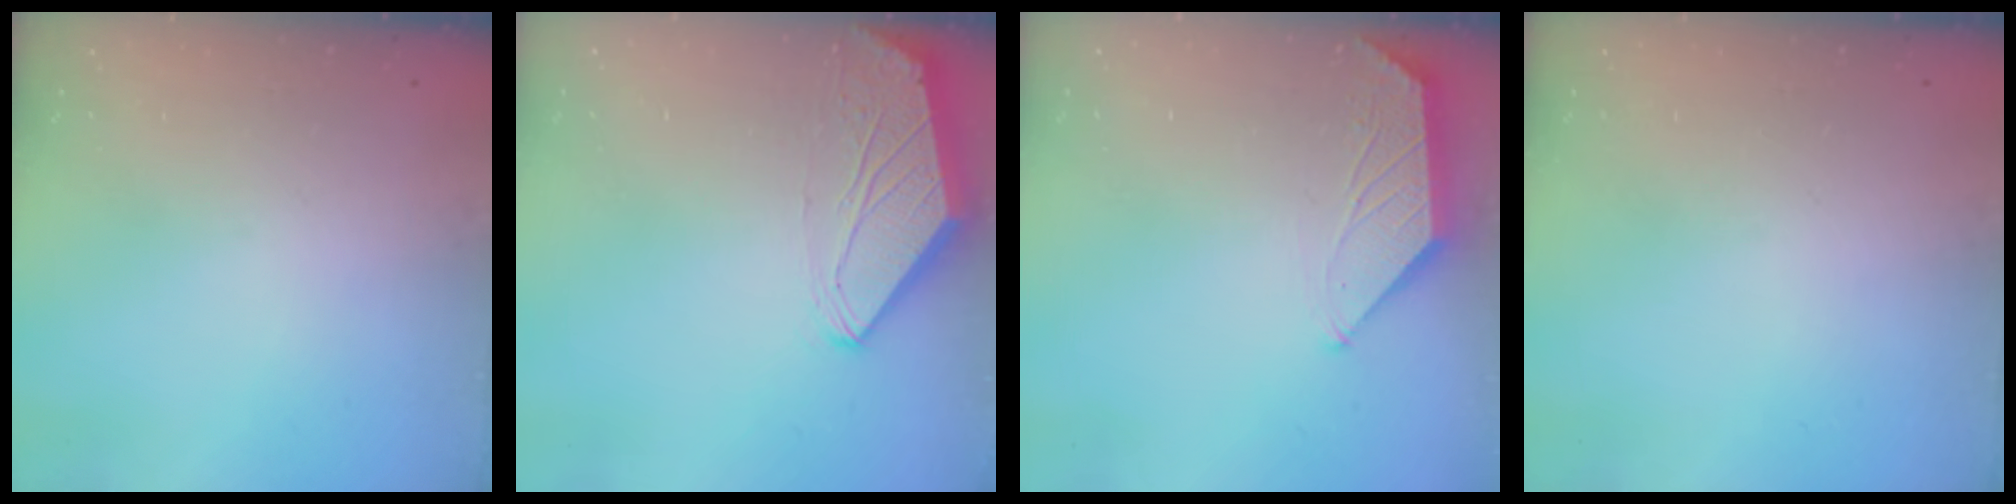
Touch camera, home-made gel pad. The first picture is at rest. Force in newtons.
{"total": 0.0}
{"total": 0.5, "press": 0.5, "slide": 0.2}
{"total": 0.0}